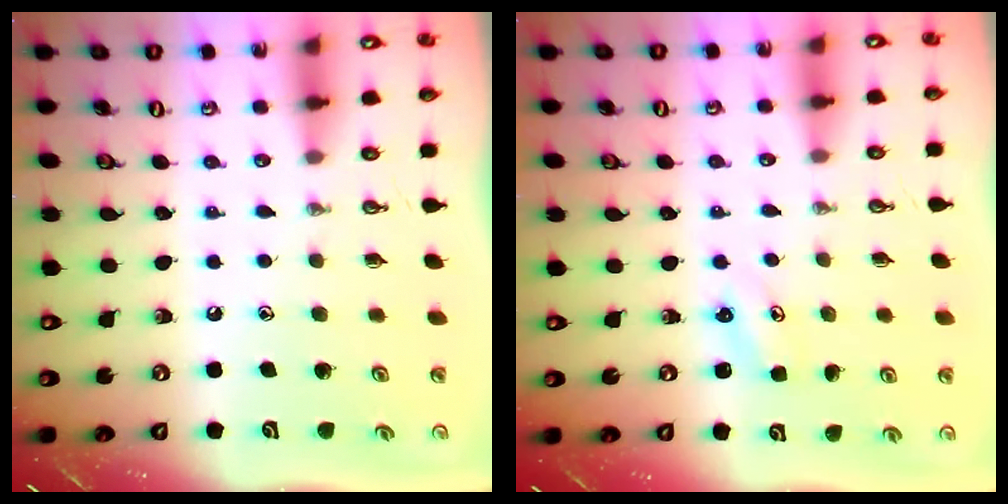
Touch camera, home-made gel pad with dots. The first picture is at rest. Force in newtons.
{"total": 2.5, "press": 2.5, "slide": 0.3}